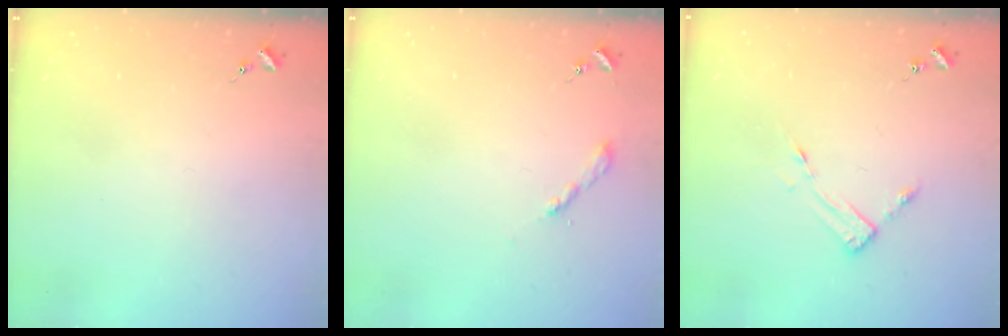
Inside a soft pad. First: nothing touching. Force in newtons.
{"total": 2.0, "press": 2.0, "slide": 0.2}
{"total": 3.5, "press": 3.5, "slide": 0.4}